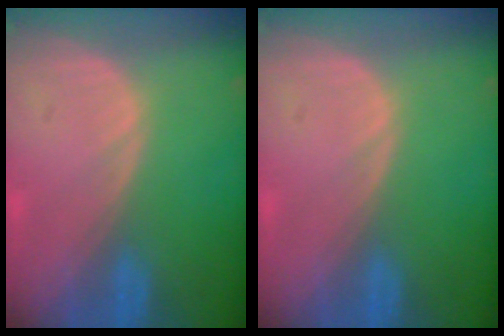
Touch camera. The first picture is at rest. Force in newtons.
{"total": 0.0}